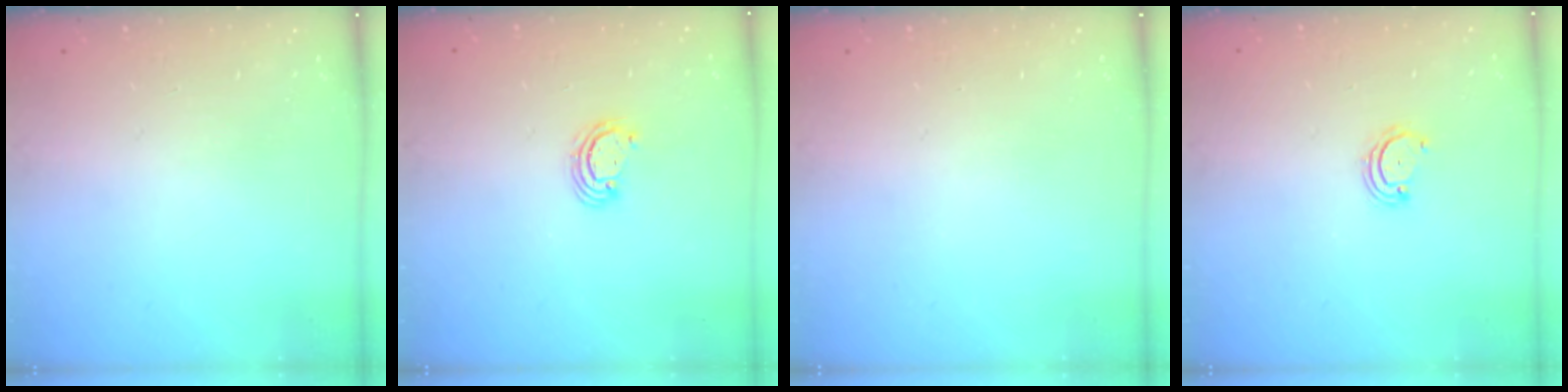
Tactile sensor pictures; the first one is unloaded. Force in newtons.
{"total": 2.5, "press": 2.5, "slide": 0.2}
{"total": 0.0}
{"total": 2.8, "press": 2.8, "slide": 0.3}